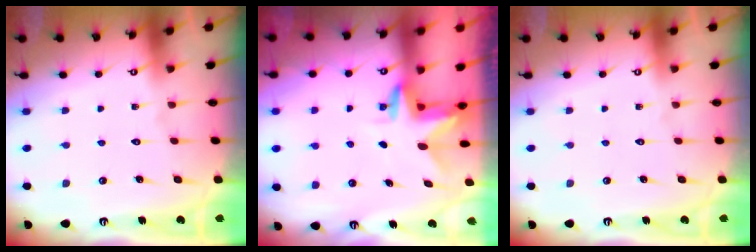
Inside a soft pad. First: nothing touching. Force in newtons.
{"total": 3.0, "press": 3.0, "slide": 0.2}
{"total": 0.0}